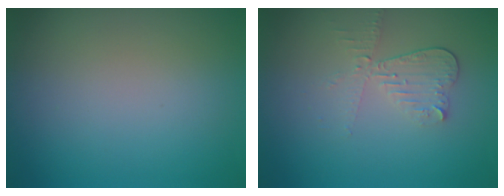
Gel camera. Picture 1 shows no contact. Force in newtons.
{"total": 2.8, "press": 2.5, "slide": 1.3}